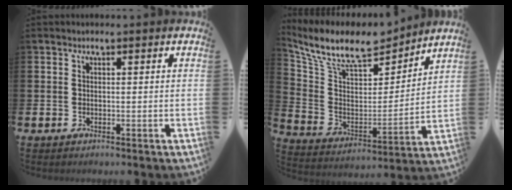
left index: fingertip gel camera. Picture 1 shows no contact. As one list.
[{"total": 10.4, "force": [9.1, 3.5, 3.7], "torque": [-0.112, -0.057, 0.158]}]